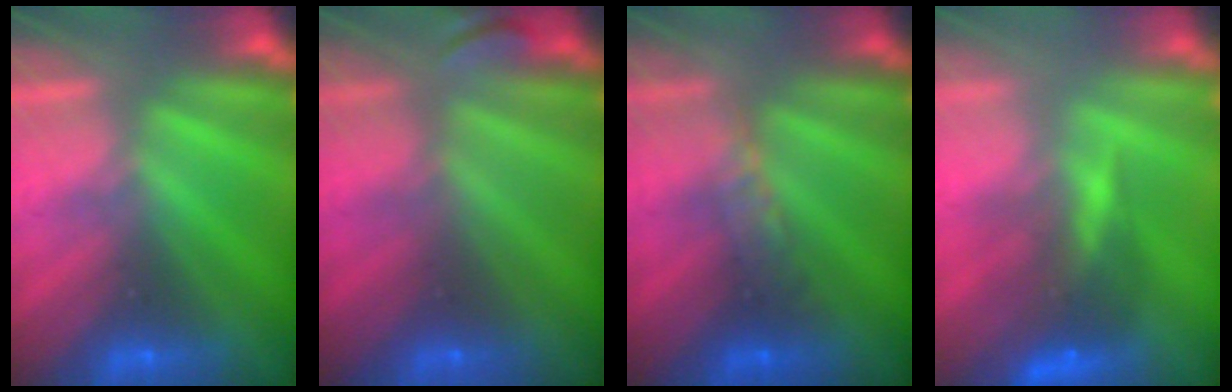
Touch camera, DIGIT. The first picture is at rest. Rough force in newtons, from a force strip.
{"total": 2.3}
{"total": 2.9}
{"total": 9.1}